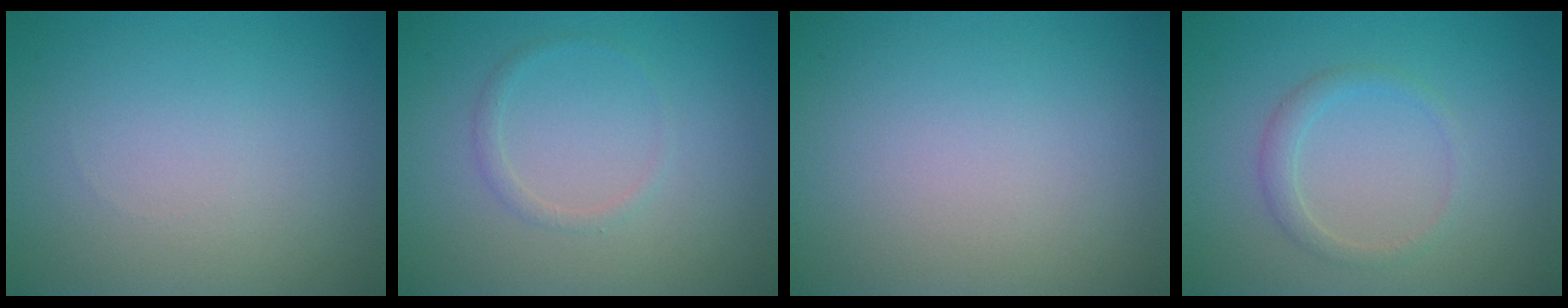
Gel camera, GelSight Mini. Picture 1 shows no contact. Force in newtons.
{"total": 0.9, "press": 0.9, "slide": 0.0}
{"total": 0.0}
{"total": 1.5, "press": 1.5, "slide": 0.2}